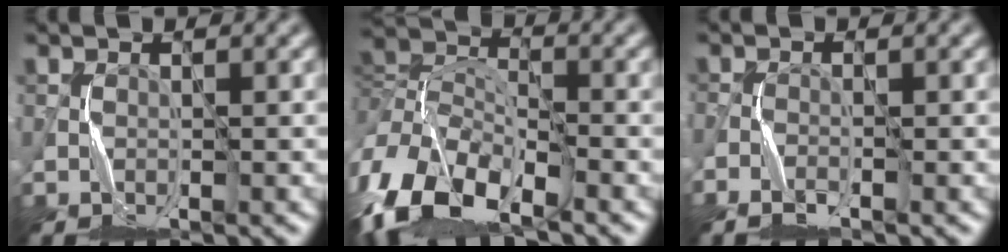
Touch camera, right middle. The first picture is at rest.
{"total": 11.2, "force": [-5.6, 6.4, 7.3], "torque": [-0.153, -0.004, -0.122]}
{"total": 2.0, "force": [-1.3, 0.7, 1.3], "torque": [-0.034, 0.000, -0.032]}